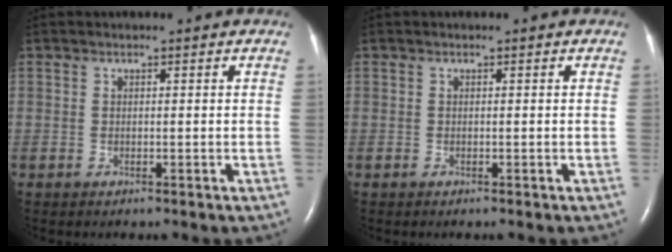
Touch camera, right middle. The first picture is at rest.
{"total": 0.0}